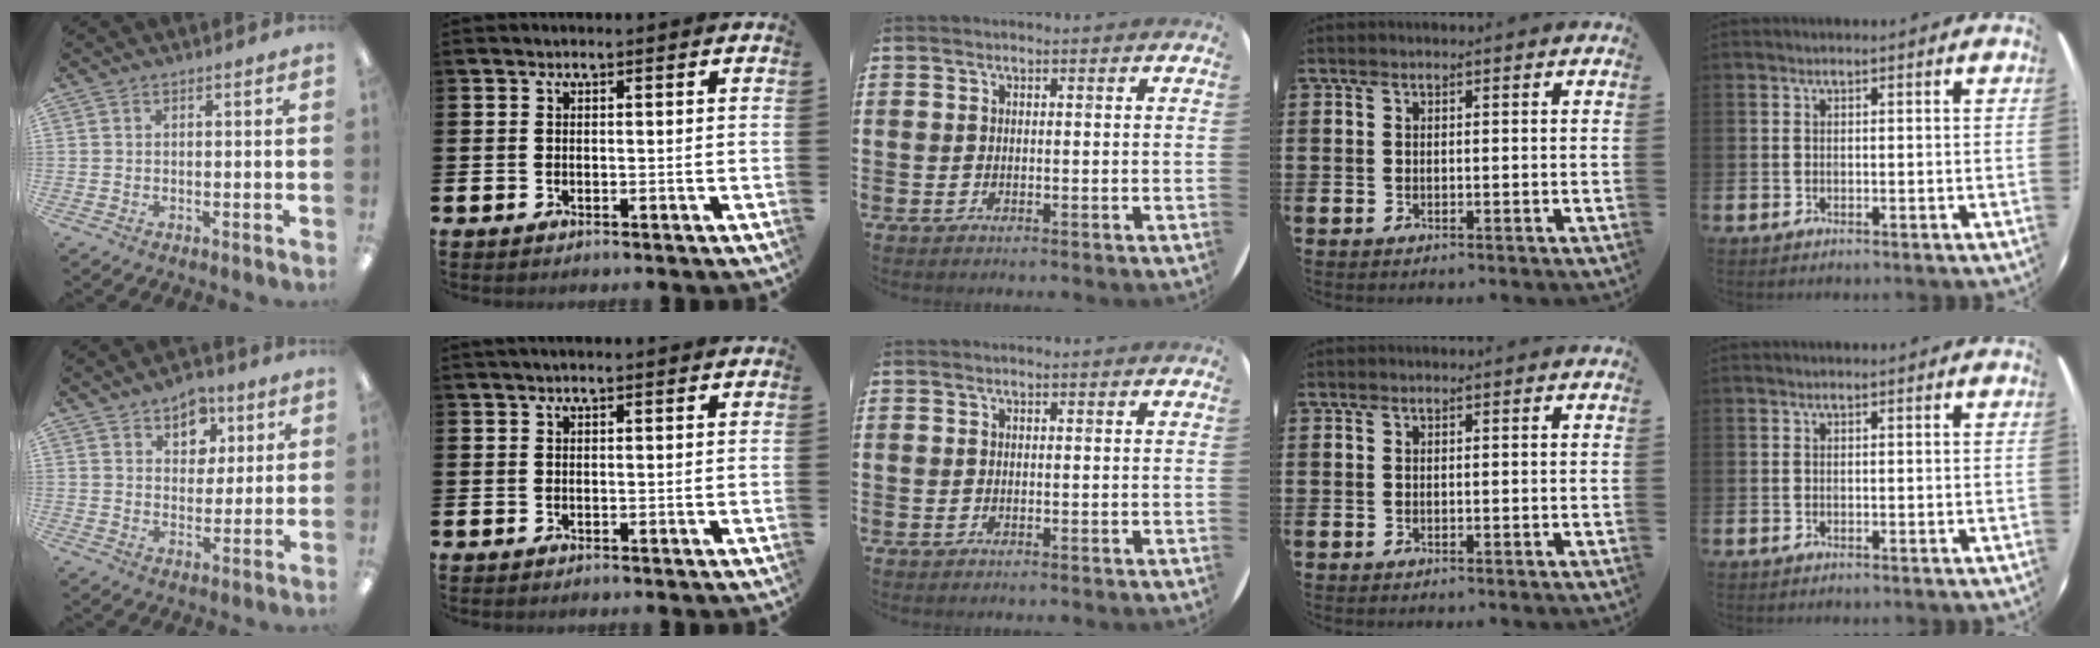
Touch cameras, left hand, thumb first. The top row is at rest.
{"thumb": {"total": 7.6, "force": [4.8, 5.4, 2.1], "torque": [-0.020, -0.025, 0.083]}, "index": {"total": 0.6, "force": [0.5, 0.0, 0.3], "torque": [-0.006, 0.001, 0.008]}}